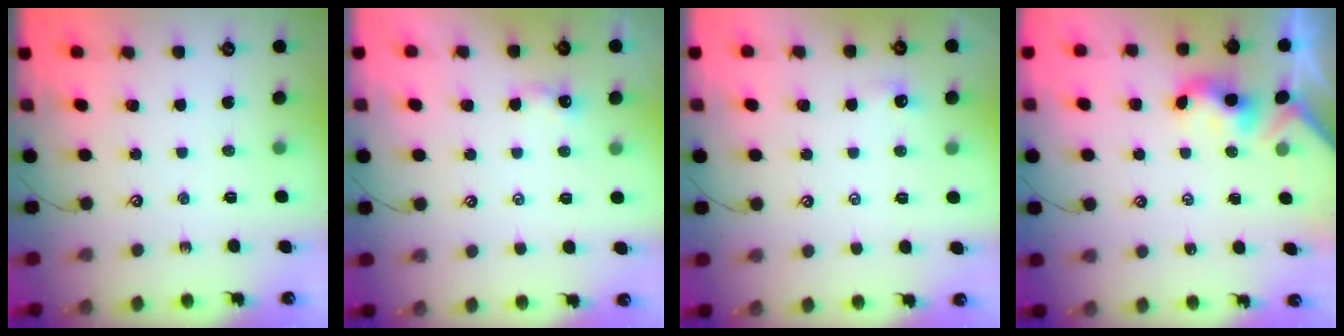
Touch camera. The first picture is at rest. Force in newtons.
{"total": 3.2, "press": 3.2, "slide": 0.2}
{"total": 2.3, "press": 2.3, "slide": 0.4}
{"total": 2.4, "press": 2.4, "slide": 0.2}